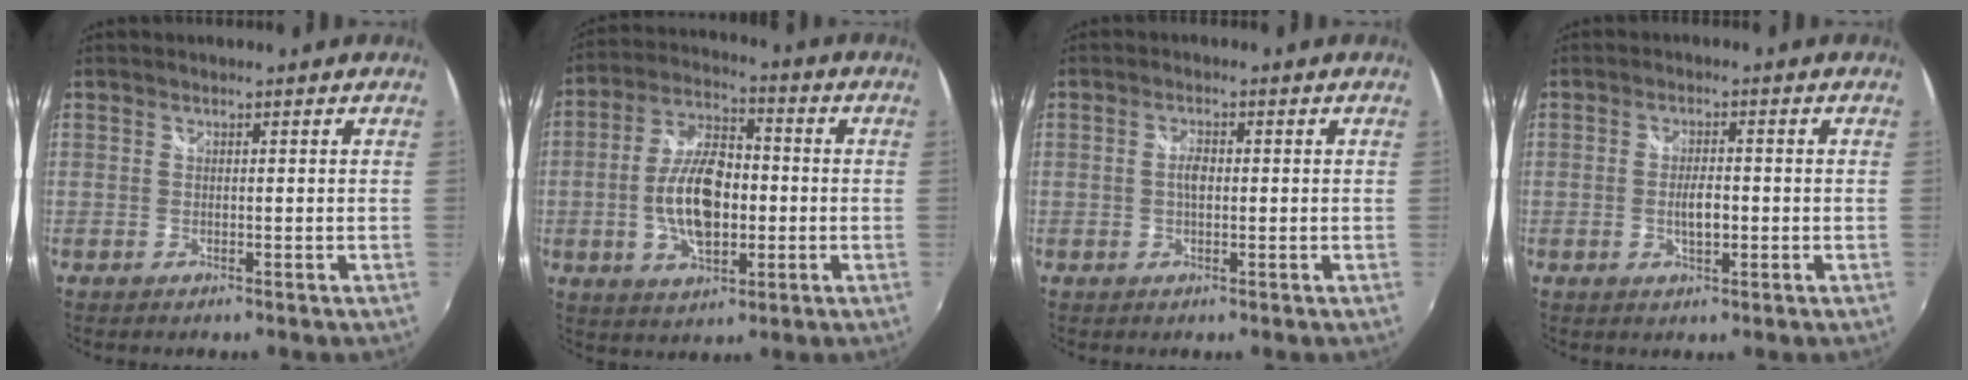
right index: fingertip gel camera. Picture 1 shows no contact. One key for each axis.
{"total": 13.4, "fx": -2.0, "fy": 7.0, "fz": 11.3, "tx": -0.224, "ty": 0.008, "tz": -0.035}
{"total": 2.4, "fx": -0.1, "fy": 1.2, "fz": 2.1, "tx": -0.039, "ty": 0.002, "tz": -0.004}
{"total": 3.8, "fx": -0.8, "fy": 1.4, "fz": 3.5, "tx": -0.065, "ty": -0.001, "tz": -0.012}